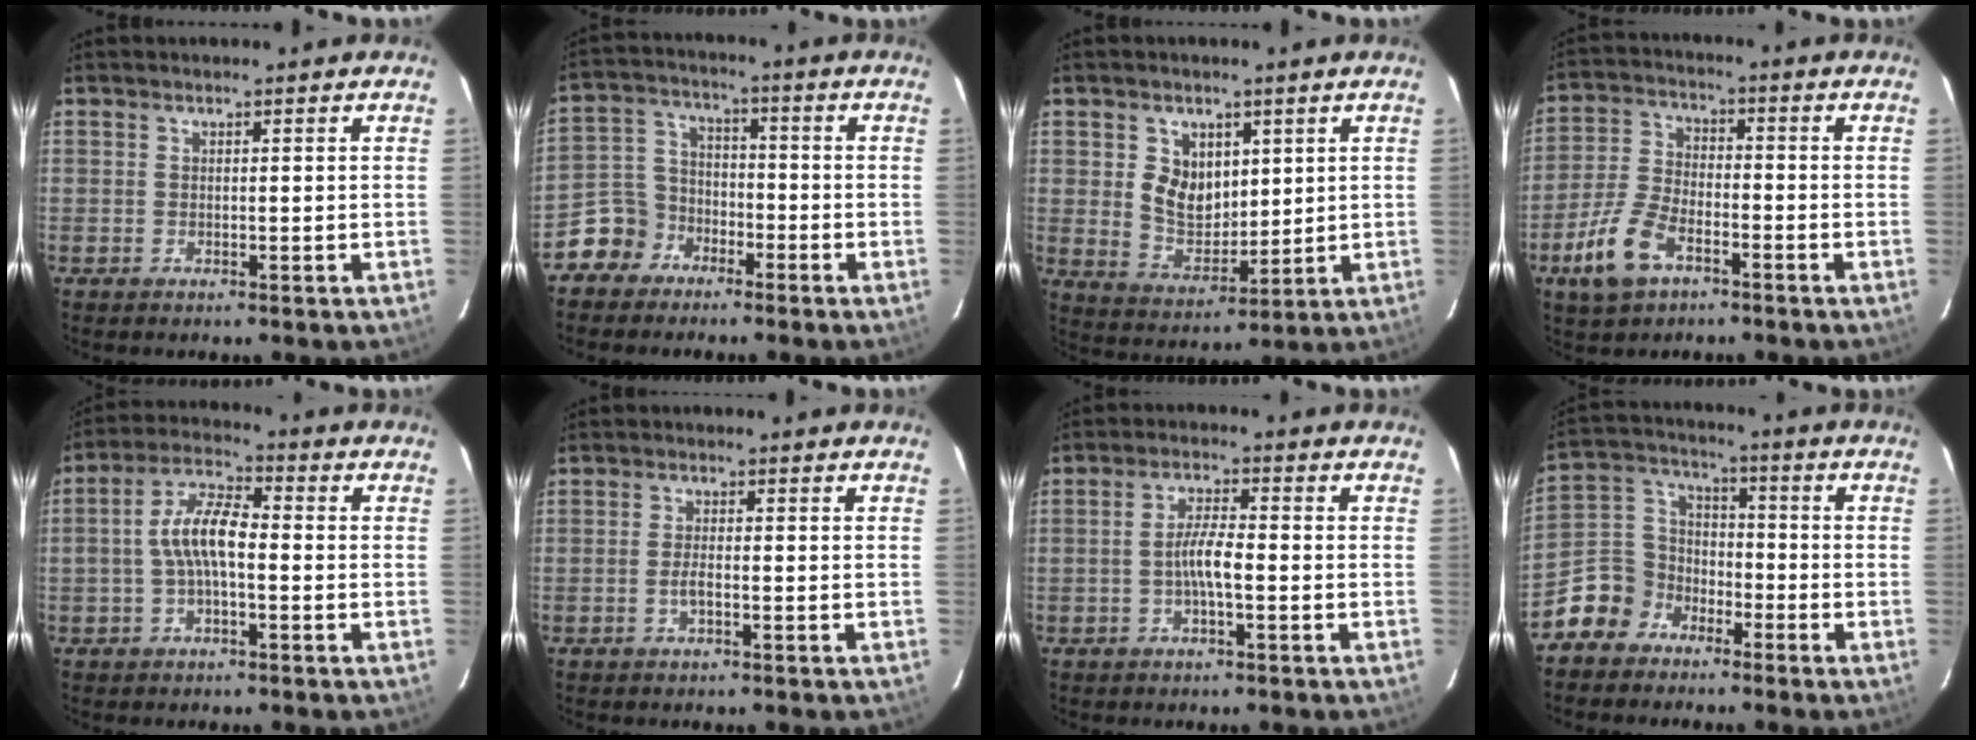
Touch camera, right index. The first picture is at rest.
{"total": 7.7, "force": [-5.1, 5.7, 0.6], "torque": [-0.024, 0.034, -0.103]}
{"total": 8.5, "force": [2.5, 6.4, 4.9], "torque": [-0.091, 0.004, 0.062]}
{"total": 10.5, "force": [-5.8, 5.3, 7.0], "torque": [-0.159, 0.001, -0.111]}
{"total": 7.7, "force": [-1.3, 2.8, 7.0], "torque": [-0.147, 0.019, -0.026]}
{"total": 2.0, "force": [-1.0, 0.4, 1.6], "torque": [-0.035, 0.000, -0.019]}
{"total": 4.4, "force": [-1.3, 0.7, 4.1], "torque": [-0.082, 0.006, -0.025]}
{"total": 9.1, "force": [-6.0, 6.8, 1.2], "torque": [-0.042, 0.045, -0.124]}